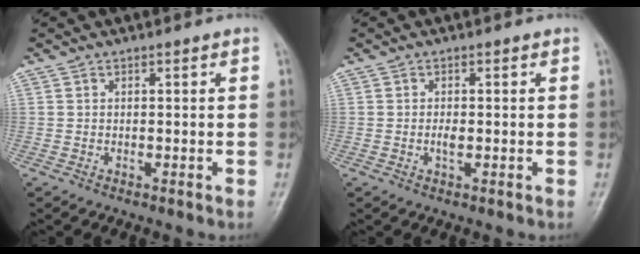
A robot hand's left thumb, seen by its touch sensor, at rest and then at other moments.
{"total": 1.5, "force": [-0.2, 0.8, 1.3], "torque": [-0.024, -0.001, -0.004]}